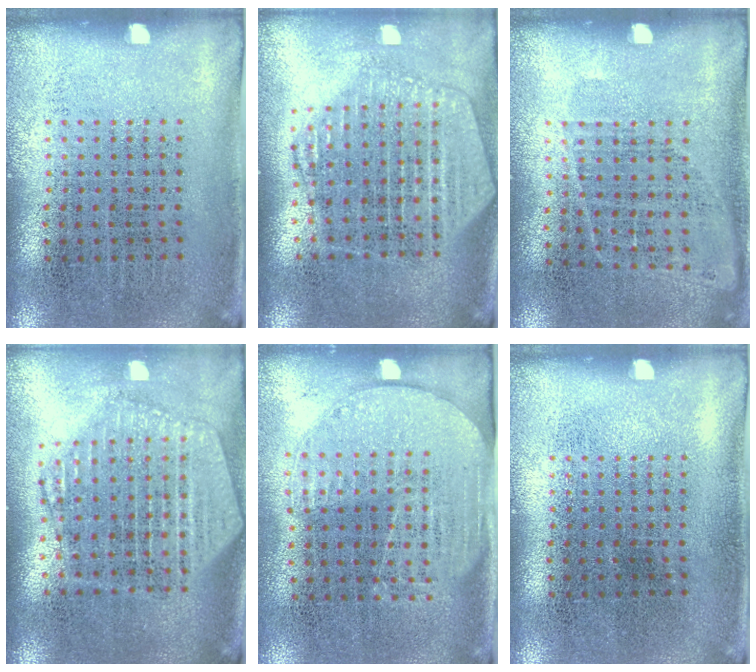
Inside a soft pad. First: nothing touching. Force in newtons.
{"total": 2.2, "press": 1.9, "slide": 1.0}
{"total": 0.9, "press": 0.8, "slide": 0.5}
{"total": 2.4, "press": 2.0, "slide": 1.2}
{"total": 1.6, "press": 1.4, "slide": 0.7}
{"total": 0.0}